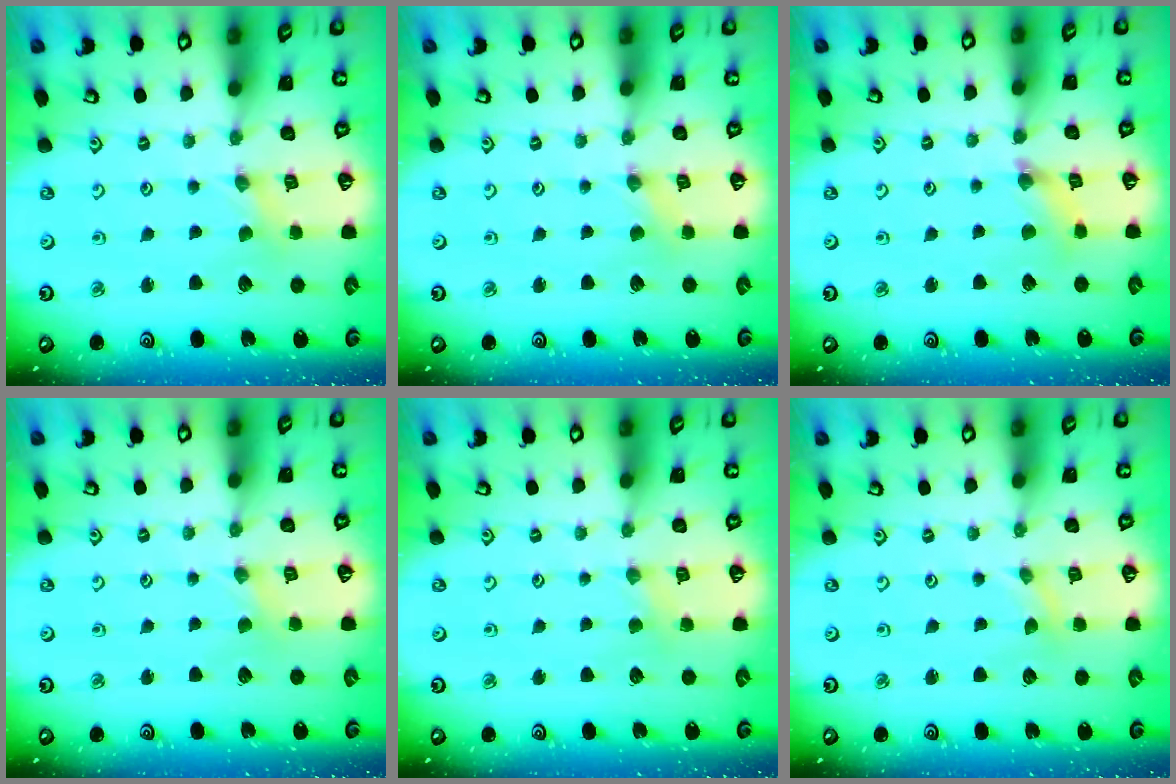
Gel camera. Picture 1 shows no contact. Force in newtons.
{"total": 0.7, "press": 0.7, "slide": 0.2}
{"total": 2.4, "press": 2.4, "slide": 0.2}
{"total": 1.1, "press": 1.1, "slide": 0.2}
{"total": 2.1, "press": 2.1, "slide": 0.3}
{"total": 0.0}